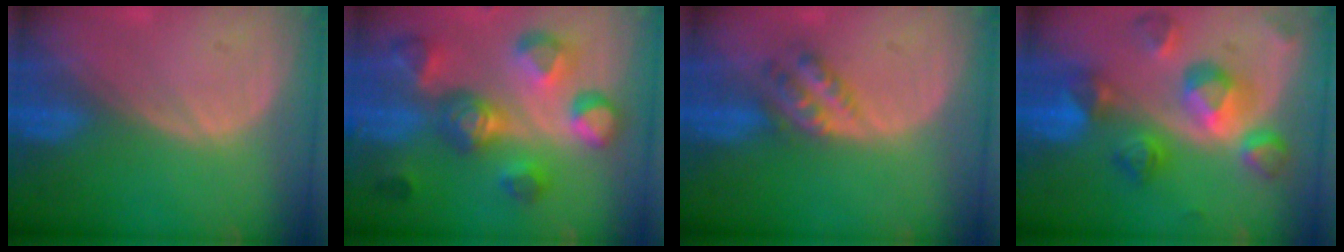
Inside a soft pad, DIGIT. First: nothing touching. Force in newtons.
{"total": 10.6, "press": 10.0, "slide": 3.5}
{"total": 4.5, "press": 4.0, "slide": 2.0}
{"total": 10.4, "press": 9.3, "slide": 4.6}